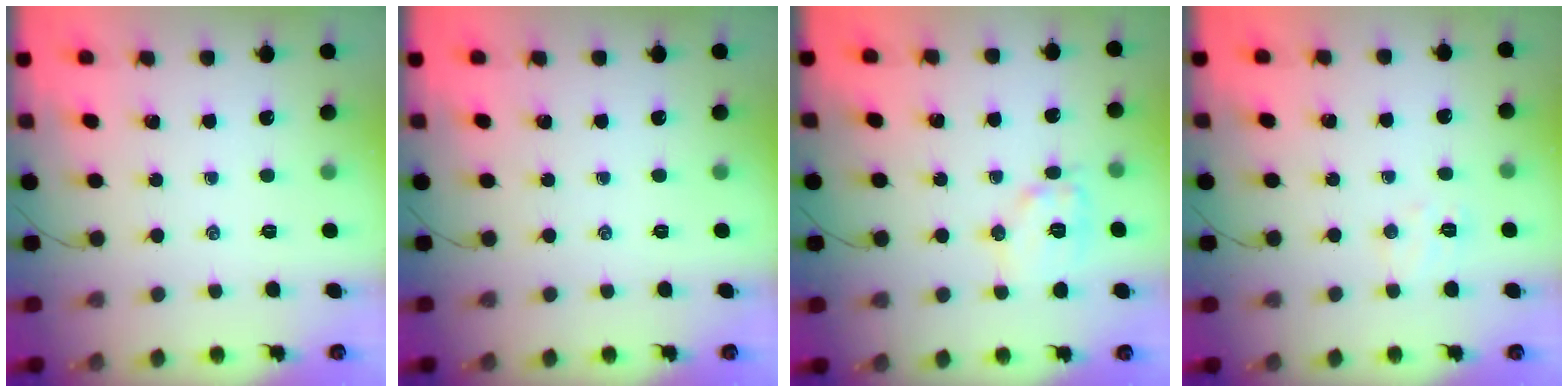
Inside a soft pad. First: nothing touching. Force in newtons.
{"total": 0.0}
{"total": 9.5, "press": 9.5, "slide": 0.3}
{"total": 5.4, "press": 5.3, "slide": 1.1}